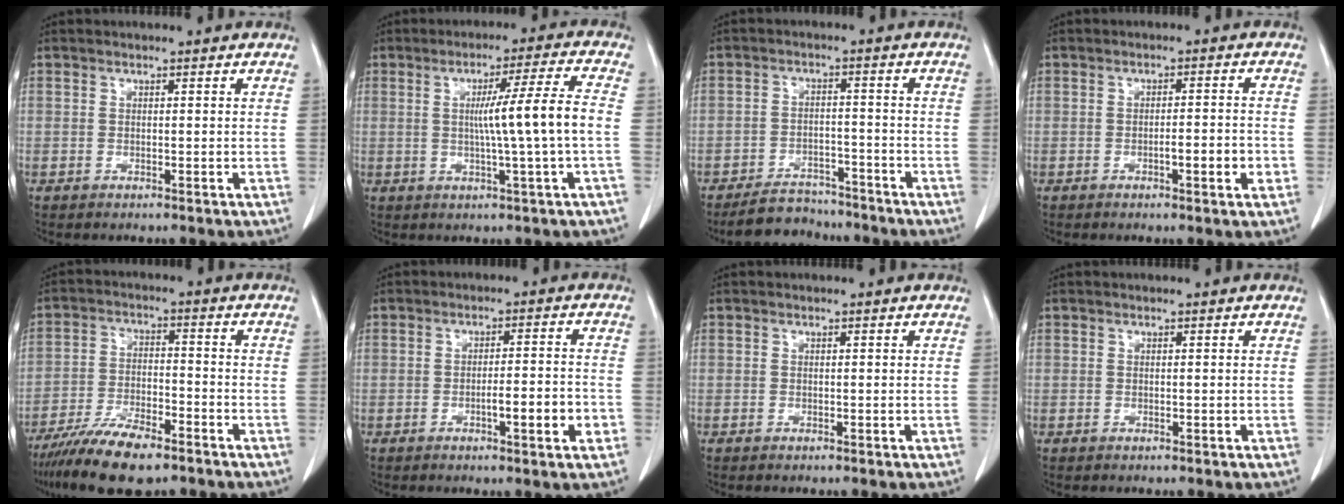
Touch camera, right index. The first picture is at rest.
{"total": 9.1, "force": [-0.4, -1.9, 8.9], "torque": [-0.142, 0.001, 0.000]}
{"total": 6.6, "force": [-6.0, 2.7, 0.7], "torque": [-0.008, 0.004, -0.098]}
{"total": 4.0, "force": [-1.4, 0.5, 3.7], "torque": [-0.054, 0.001, -0.018]}
{"total": 11.2, "force": [-8.6, 2.8, 6.7], "torque": [-0.120, -0.020, -0.151]}
{"total": 5.9, "force": [-2.1, 0.5, 5.4], "torque": [-0.079, 0.003, -0.028]}
{"total": 0.0}
{"total": 0.0}